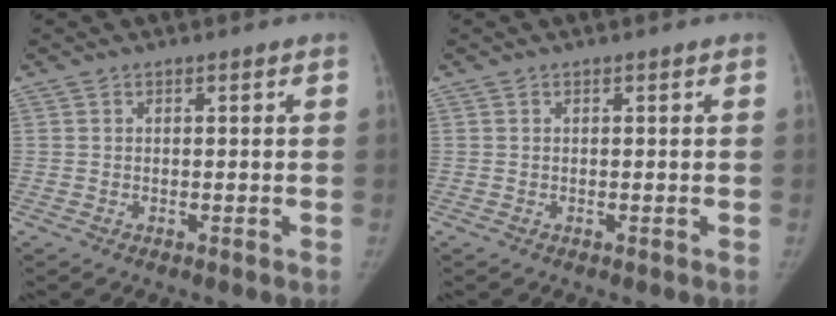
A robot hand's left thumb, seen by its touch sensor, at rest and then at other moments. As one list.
[{"total": 0.0}]